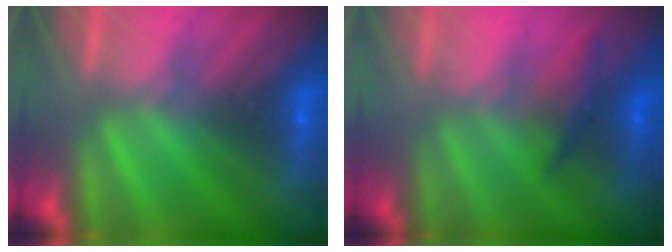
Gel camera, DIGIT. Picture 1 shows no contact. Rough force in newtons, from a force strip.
{"total": 1.8}